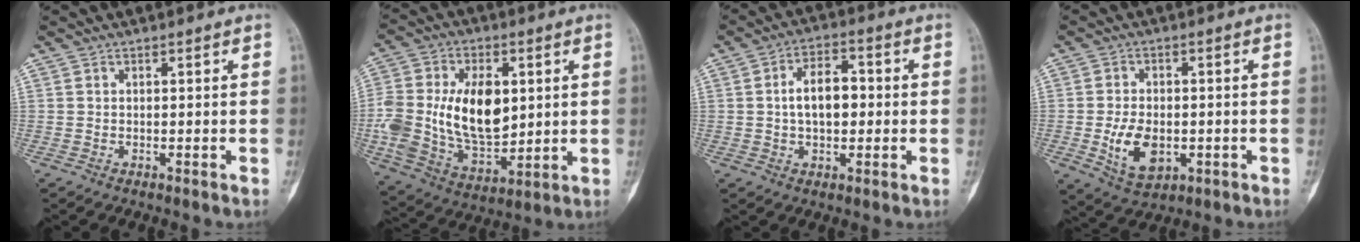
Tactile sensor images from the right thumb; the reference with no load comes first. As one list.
[{"total": 20.0, "force": [2.0, 12.4, 15.5], "torque": [-0.279, -0.011, 0.050]}, {"total": 8.3, "force": [0.3, 4.9, 6.8], "torque": [-0.099, 0.018, -0.002]}, {"total": 8.7, "force": [-1.9, 5.5, 6.5], "torque": [-0.101, -0.001, -0.021]}]